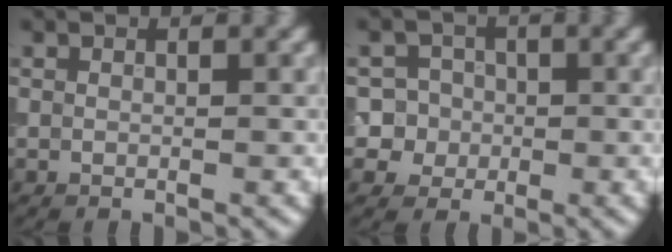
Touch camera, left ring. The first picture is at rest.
{"total": 5.9, "force": [-0.1, 5.6, 1.6], "torque": [-0.007, 0.031, -0.021]}